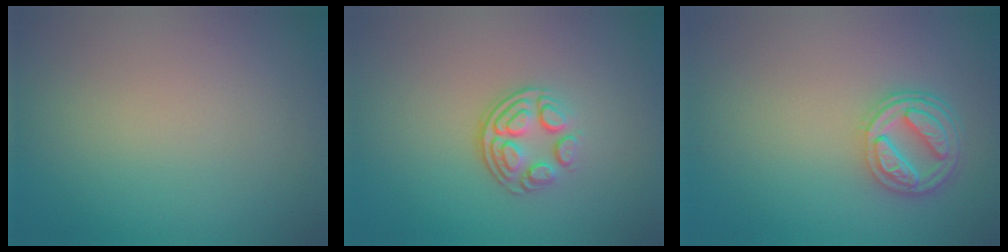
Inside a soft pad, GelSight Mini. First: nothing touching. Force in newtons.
{"total": 3.6, "press": 2.5, "slide": 2.6}
{"total": 4.1, "press": 3.3, "slide": 2.6}